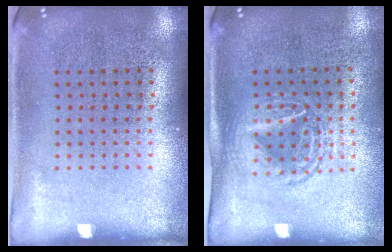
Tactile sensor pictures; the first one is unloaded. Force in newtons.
{"total": 1.5, "press": 1.3, "slide": 0.7}